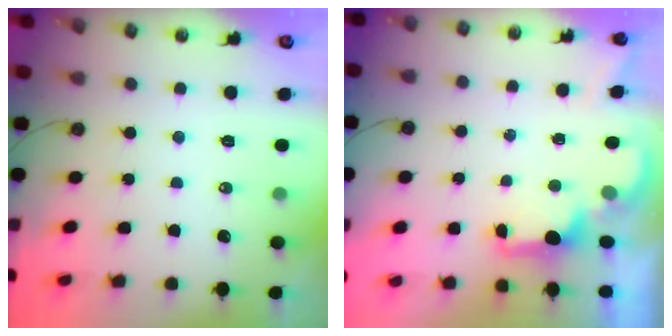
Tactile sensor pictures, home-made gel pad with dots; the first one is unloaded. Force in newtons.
{"total": 1.8, "press": 1.6, "slide": 0.7}